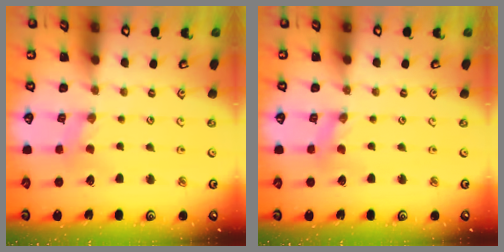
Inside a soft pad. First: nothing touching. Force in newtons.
{"total": 0.0}